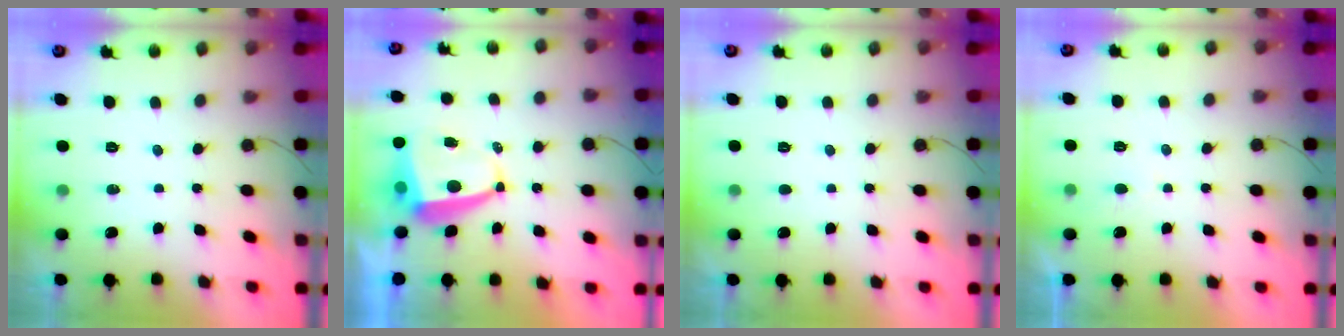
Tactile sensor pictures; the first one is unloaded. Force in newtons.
{"total": 6.1, "press": 6.0, "slide": 1.2}
{"total": 1.6, "press": 1.6, "slide": 0.2}
{"total": 1.4, "press": 1.4, "slide": 0.2}